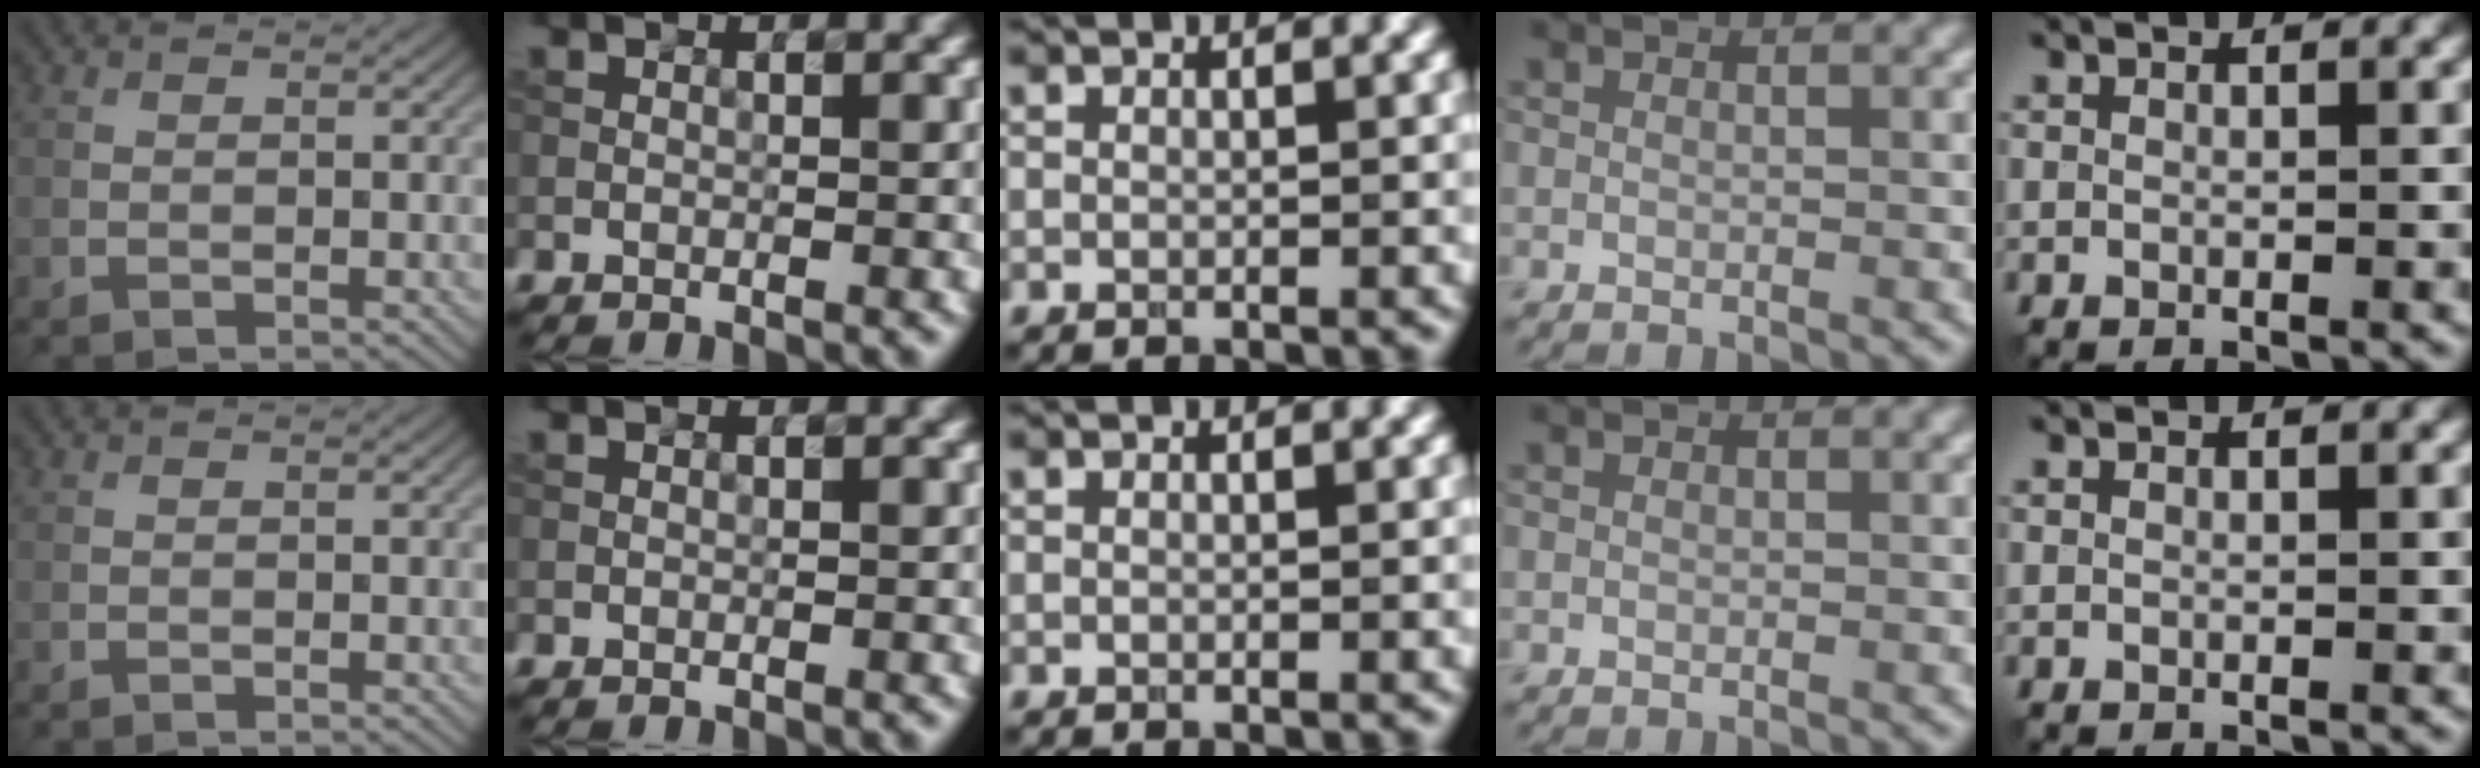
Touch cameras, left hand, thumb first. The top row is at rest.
{}